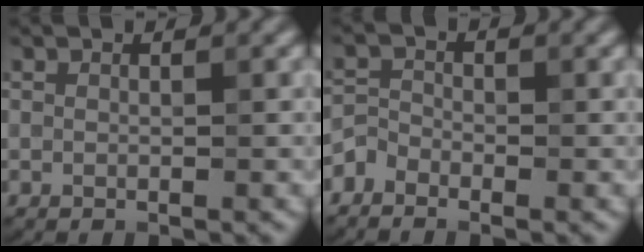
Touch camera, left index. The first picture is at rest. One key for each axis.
{"total": 1.8, "fx": -1.5, "fy": 0.9, "fz": 0.3, "tx": -0.009, "ty": 0.006, "tz": -0.036}